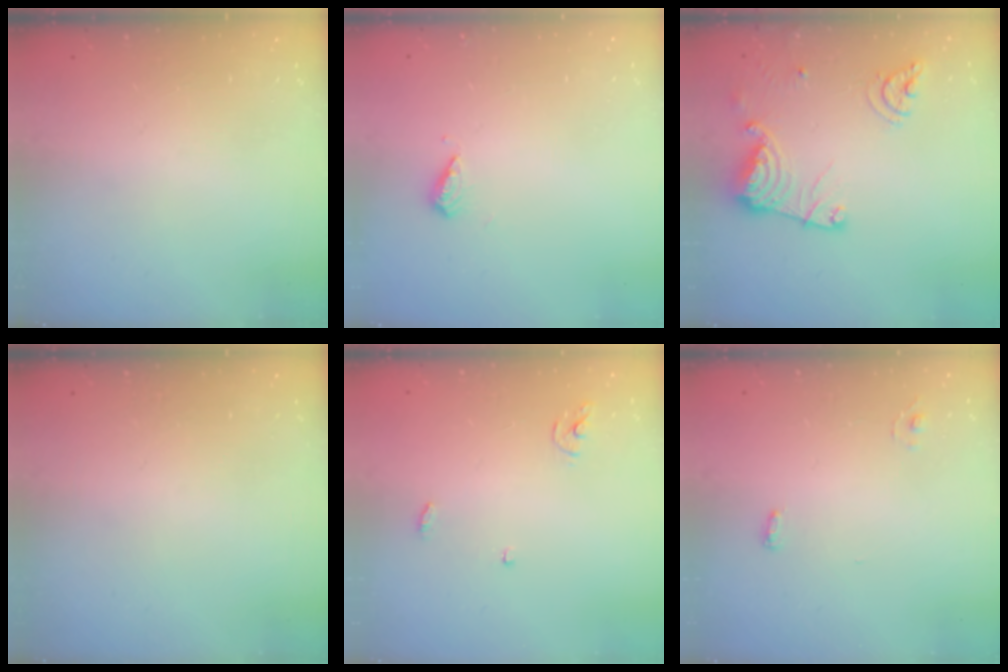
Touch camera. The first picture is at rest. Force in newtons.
{"total": 5.8, "press": 5.6, "slide": 1.3}
{"total": 15.2, "press": 15.1, "slide": 1.8}
{"total": 0.0}
{"total": 3.8, "press": 3.8, "slide": 0.4}
{"total": 4.1, "press": 3.5, "slide": 2.2}